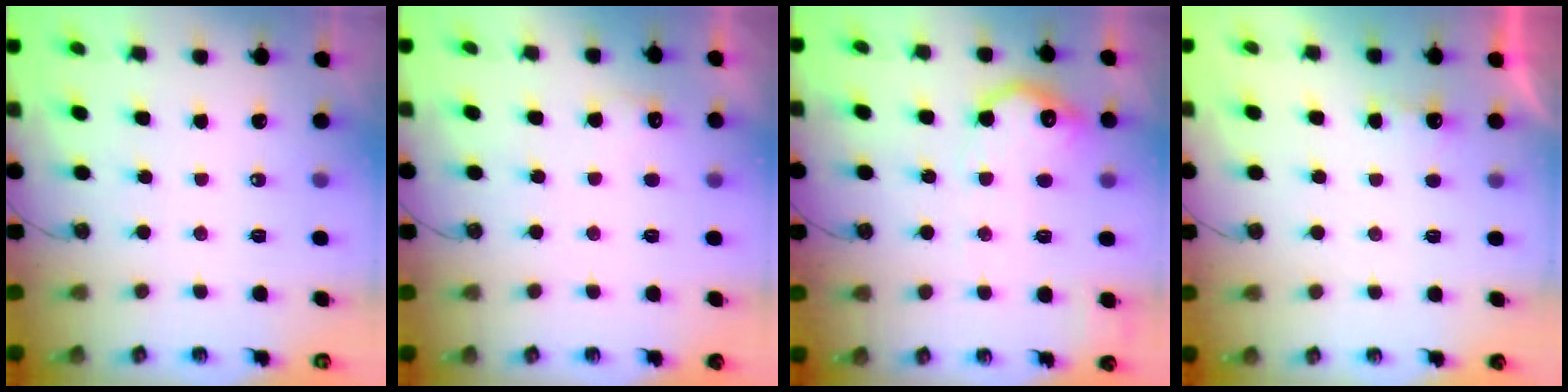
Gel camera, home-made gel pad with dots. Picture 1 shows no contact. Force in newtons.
{"total": 3.9, "press": 3.7, "slide": 1.1}
{"total": 14.6, "press": 14.6, "slide": 0.7}
{"total": 2.1, "press": 1.9, "slide": 0.9}